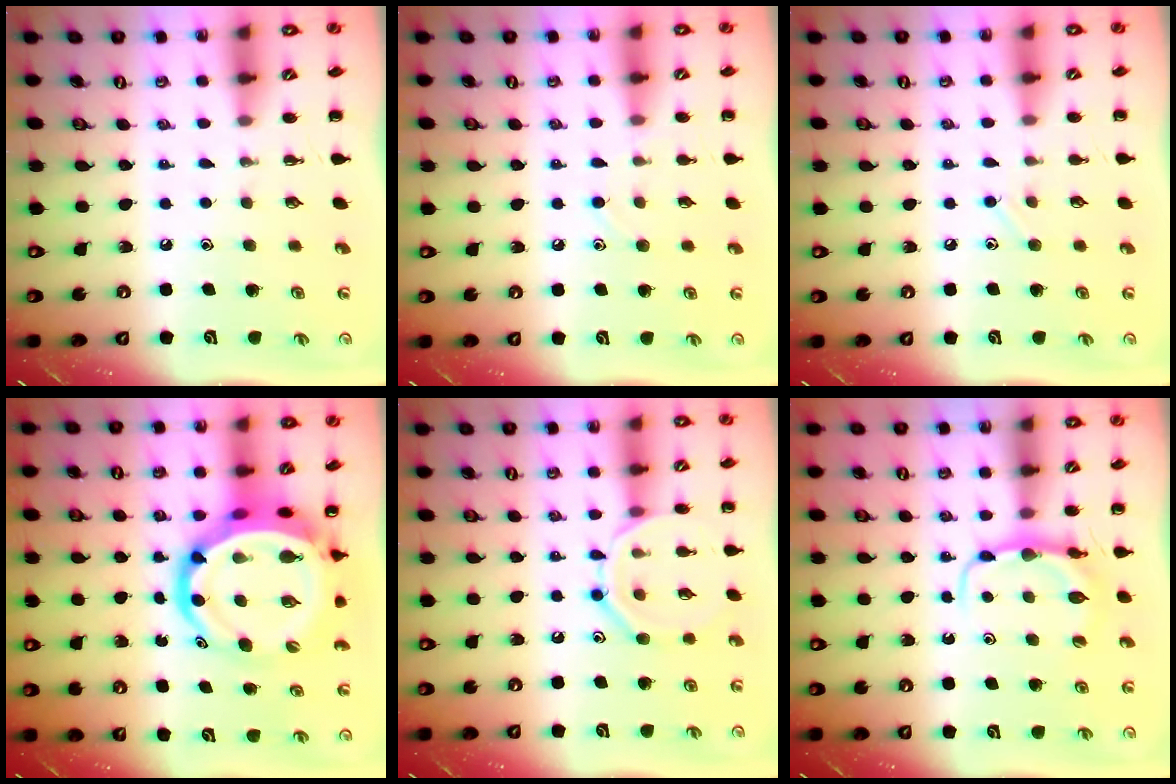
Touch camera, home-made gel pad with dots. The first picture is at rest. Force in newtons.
{"total": 6.8, "press": 6.5, "slide": 2.0}
{"total": 4.8, "press": 4.6, "slide": 1.5}
{"total": 13.2, "press": 12.7, "slide": 3.6}
{"total": 10.7, "press": 10.7, "slide": 0.4}
{"total": 7.2, "press": 7.2, "slide": 0.9}